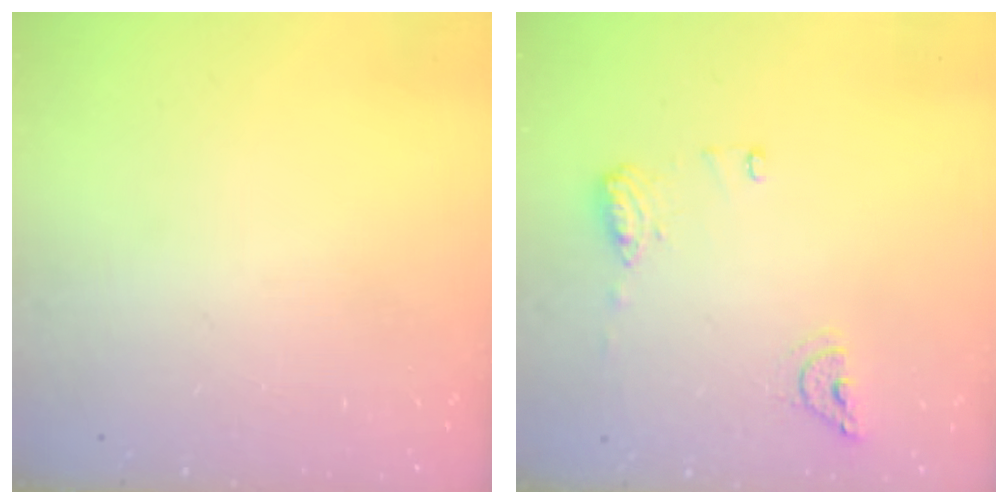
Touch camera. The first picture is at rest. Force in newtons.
{"total": 9.1, "press": 9.1, "slide": 1.1}